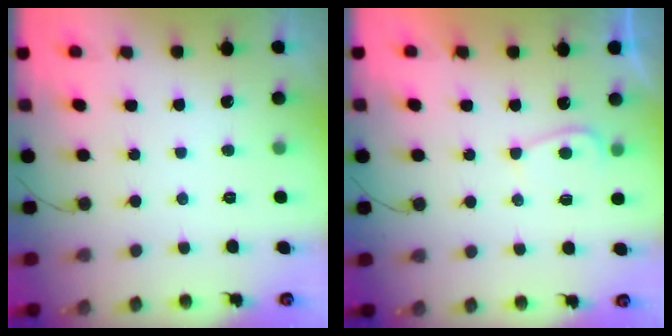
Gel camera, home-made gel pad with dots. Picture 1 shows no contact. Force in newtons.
{"total": 4.3, "press": 4.2, "slide": 0.5}